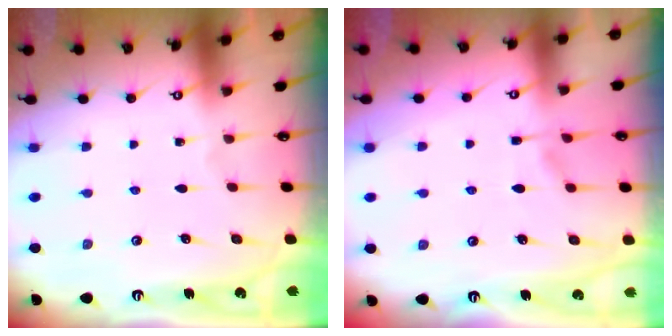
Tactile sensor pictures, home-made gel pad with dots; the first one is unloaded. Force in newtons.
{"total": 1.2, "press": 0.3, "slide": 1.1}